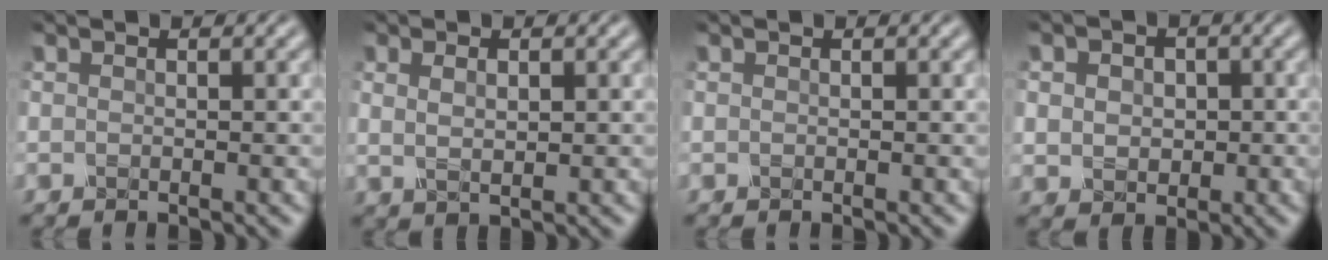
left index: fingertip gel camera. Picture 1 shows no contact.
{"total": 1.9, "force": [0.6, 0.8, 1.6], "torque": [-0.033, -0.004, 0.017]}
{"total": 0.0}
{"total": 3.9, "force": [0.7, 3.2, 2.2], "torque": [-0.034, 0.016, -0.007]}